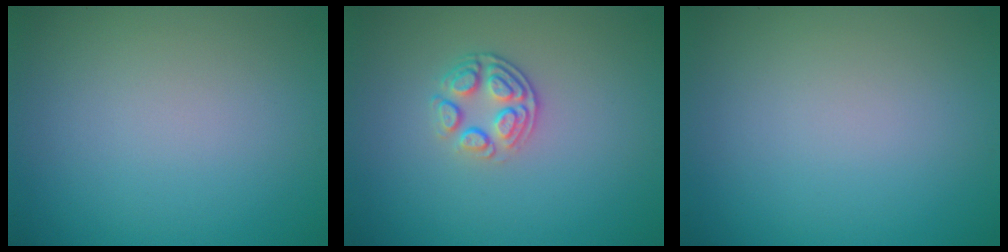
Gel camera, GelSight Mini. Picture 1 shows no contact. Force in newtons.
{"total": 2.7, "press": 2.3, "slide": 1.4}
{"total": 0.0}